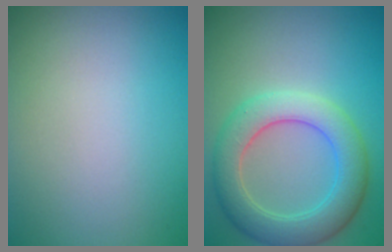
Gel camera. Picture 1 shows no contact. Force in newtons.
{"total": 5.8, "press": 5.8, "slide": 0.4}